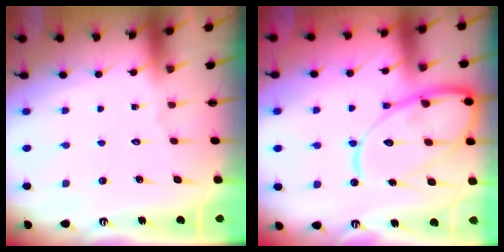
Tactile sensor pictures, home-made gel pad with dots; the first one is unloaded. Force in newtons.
{"total": 16.9, "press": 16.8, "slide": 1.6}